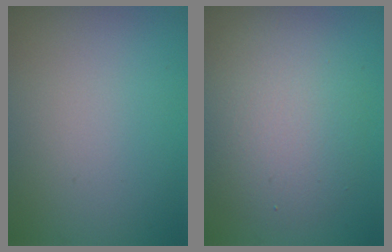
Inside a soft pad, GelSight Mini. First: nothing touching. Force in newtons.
{"total": 5.9, "press": 5.9, "slide": 0.5}